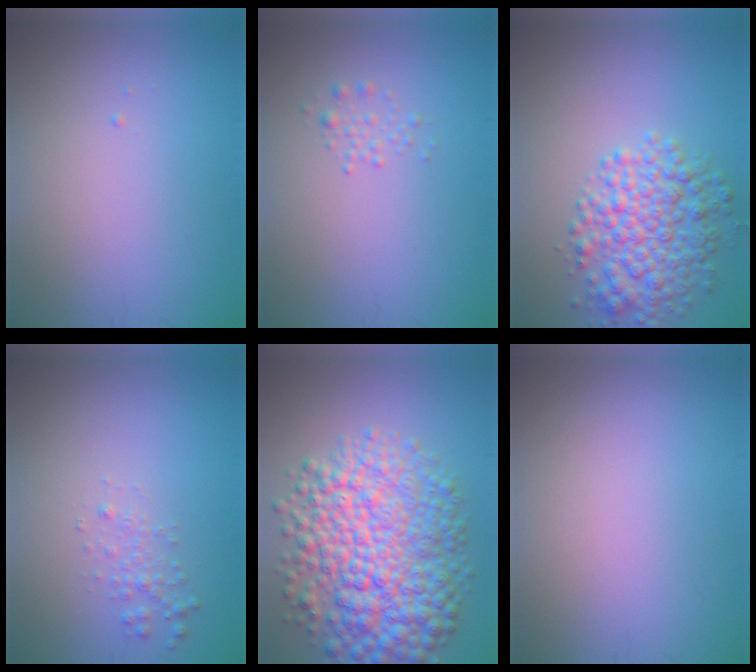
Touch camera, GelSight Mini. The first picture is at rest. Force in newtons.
{"total": 1.0, "press": 1.0, "slide": 0.0}
{"total": 5.9, "press": 5.9, "slide": 0.1}
{"total": 1.3, "press": 1.3, "slide": 0.0}
{"total": 10.7, "press": 10.7, "slide": 0.2}
{"total": 0.0}